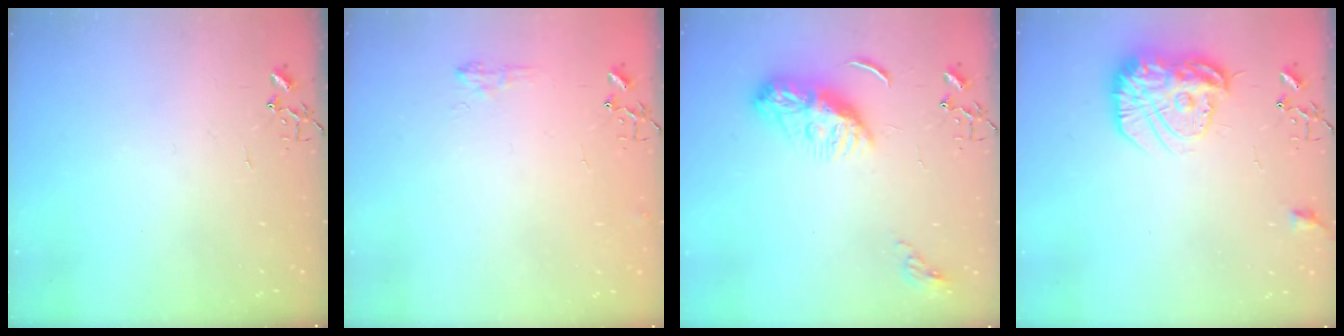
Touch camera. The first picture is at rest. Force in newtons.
{"total": 7.3, "press": 7.3, "slide": 0.8}
{"total": 10.2, "press": 10.2, "slide": 0.5}
{"total": 18.4, "press": 18.3, "slide": 1.2}